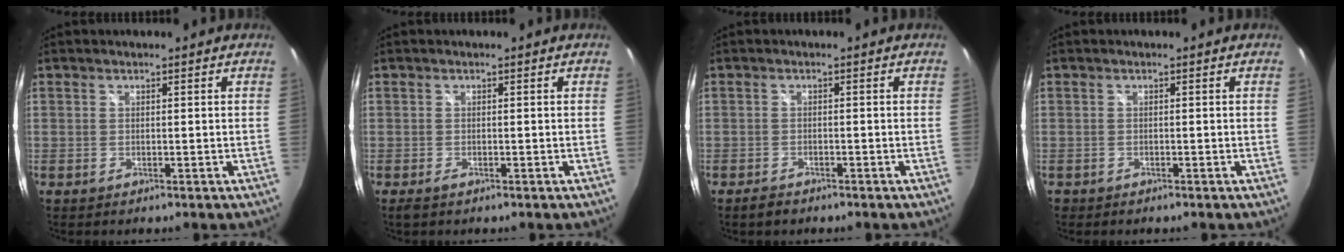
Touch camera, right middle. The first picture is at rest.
{"total": 1.2, "force": [-0.9, 0.4, 0.7], "torque": [-0.014, -0.005, -0.016]}
{"total": 2.2, "force": [-1.8, 0.9, 0.8], "torque": [-0.022, -0.006, -0.032]}
{"total": 0.8, "force": [-0.7, 0.4, 0.1], "torque": [-0.007, -0.004, -0.013]}